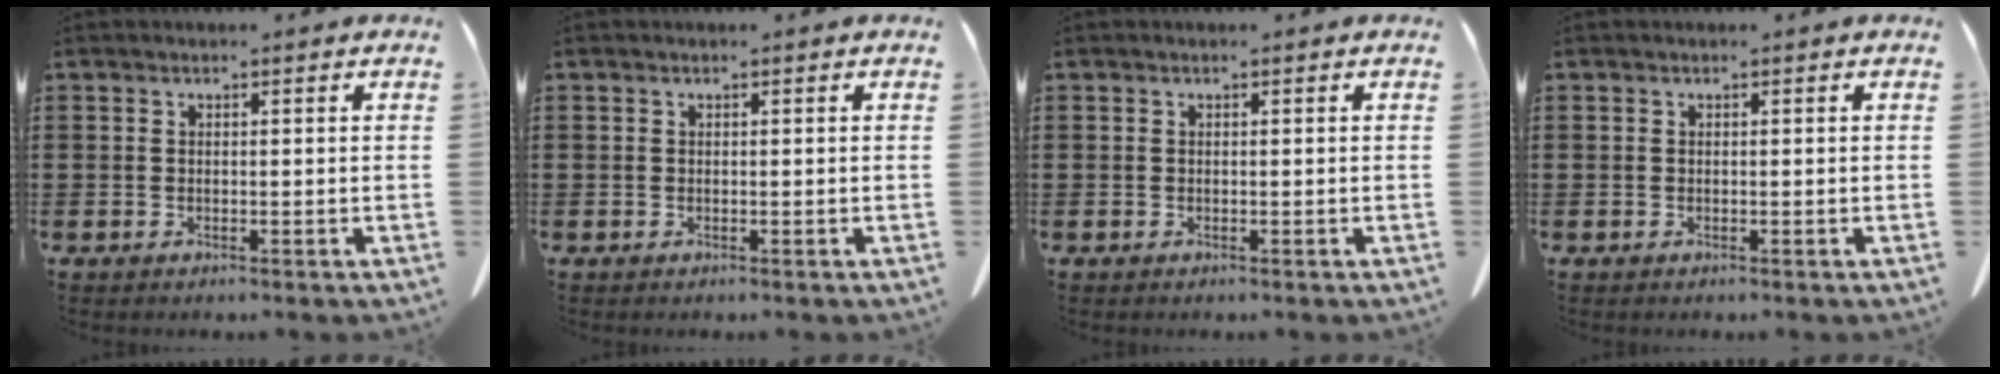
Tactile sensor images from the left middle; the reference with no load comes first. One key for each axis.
{"total": 0.0}
{"total": 0.0}
{"total": 0.0}